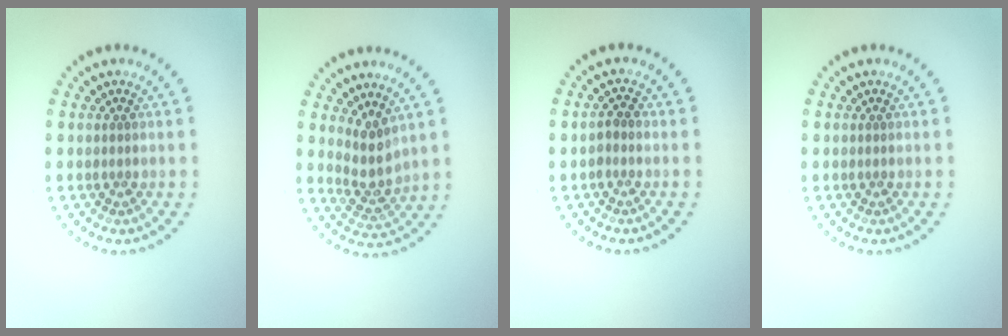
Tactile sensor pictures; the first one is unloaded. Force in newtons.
{"total": 2.7, "press": 2.1, "slide": 1.7}
{"total": 1.1, "press": 1.0, "slide": 0.3}
{"total": 0.0}